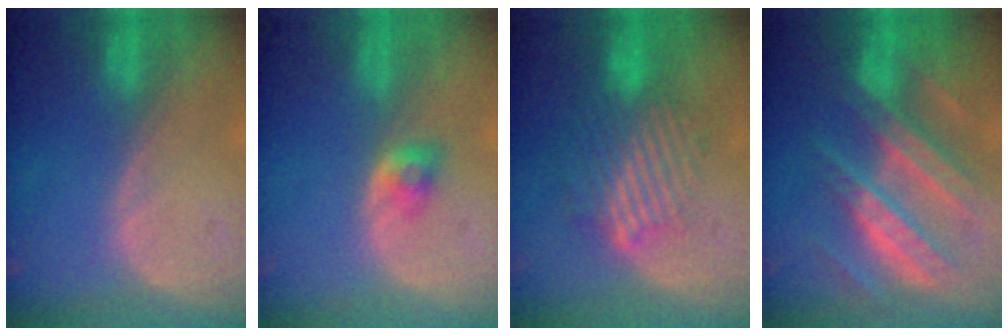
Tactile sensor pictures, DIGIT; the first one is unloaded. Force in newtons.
{"total": 2.9, "press": 2.5, "slide": 1.5}
{"total": 9.7, "press": 8.1, "slide": 5.3}
{"total": 10.8, "press": 10.7, "slide": 1.1}